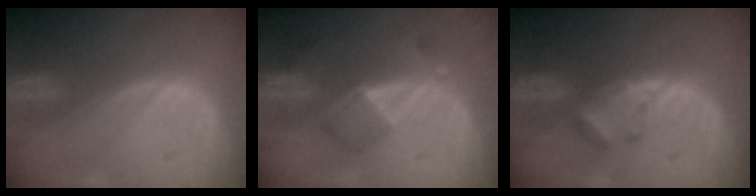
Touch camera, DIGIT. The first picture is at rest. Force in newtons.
{"total": 5.6, "press": 4.9, "slide": 2.7}
{"total": 3.3, "press": 3.2, "slide": 0.4}